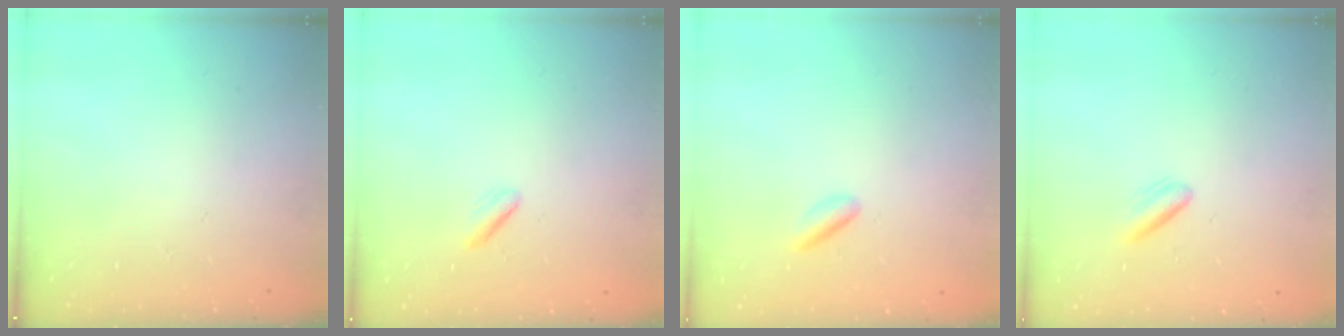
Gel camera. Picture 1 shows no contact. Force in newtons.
{"total": 1.7, "press": 1.6, "slide": 0.6}
{"total": 2.2, "press": 2.2, "slide": 0.5}
{"total": 2.5, "press": 2.4, "slide": 0.9}